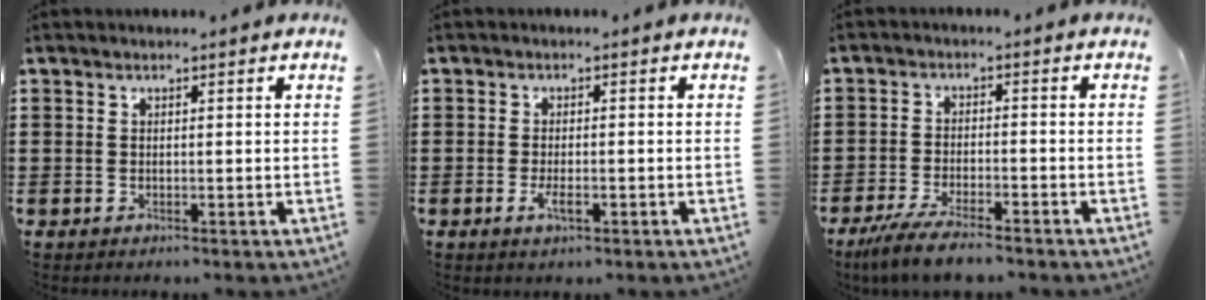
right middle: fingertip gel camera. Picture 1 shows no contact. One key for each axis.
{"total": 2.6, "fx": -1.0, "fy": 0.9, "fz": 2.2, "tx": -0.055, "ty": -0.006, "tz": -0.023}
{"total": 5.0, "fx": -4.3, "fy": 0.6, "fz": 2.5, "tx": -0.061, "ty": -0.007, "tz": -0.086}